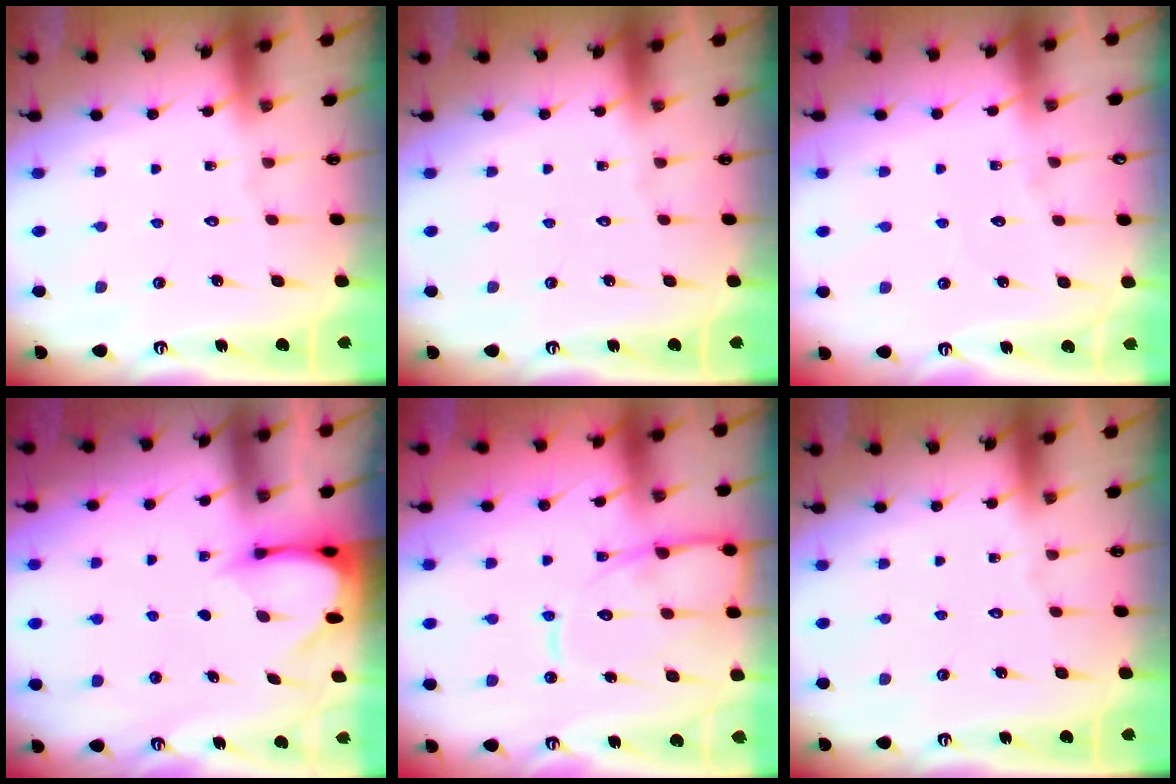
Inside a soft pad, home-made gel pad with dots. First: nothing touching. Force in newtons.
{"total": 0.0}
{"total": 2.0, "press": 2.0, "slide": 0.2}
{"total": 3.5, "press": 3.5, "slide": 0.3}
{"total": 12.7, "press": 12.6, "slide": 1.3}
{"total": 0.0}